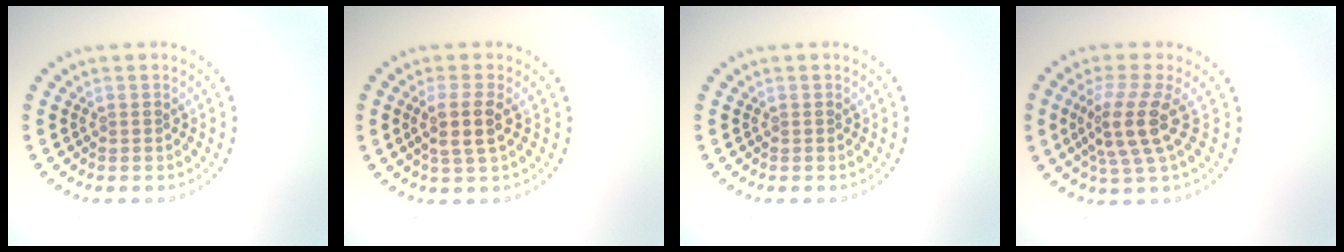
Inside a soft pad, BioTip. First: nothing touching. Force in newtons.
{"total": 2.7, "press": 2.3, "slide": 1.4}
{"total": 0.0}
{"total": 4.1, "press": 3.1, "slide": 2.6}